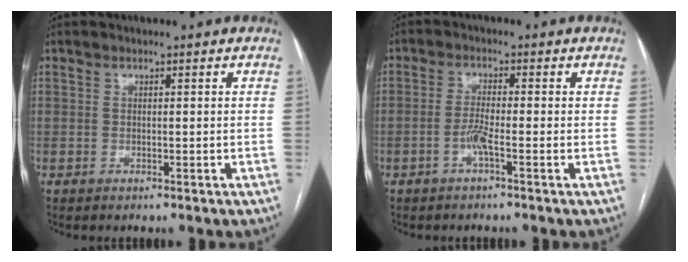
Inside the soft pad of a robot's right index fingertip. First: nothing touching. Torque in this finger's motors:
{"motor_torque": [-0.01, 0.10, -0.05, 0.00]}